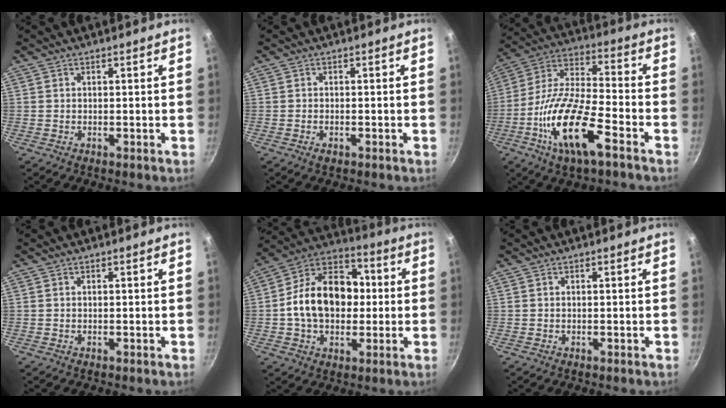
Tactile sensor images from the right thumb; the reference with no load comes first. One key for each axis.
{"total": 1.4, "fx": -0.8, "fy": 0.7, "fz": 0.9, "tx": -0.020, "ty": 0.001, "tz": -0.015}
{"total": 18.3, "fx": -8.0, "fy": 6.1, "fz": 15.2, "tx": -0.289, "ty": 0.035, "tz": -0.163}
{"total": 0.0}
{"total": 17.7, "fx": -0.1, "fy": 12.7, "fz": 12.4, "tx": -0.172, "ty": 0.036, "tz": -0.019}
{"total": 0.0}